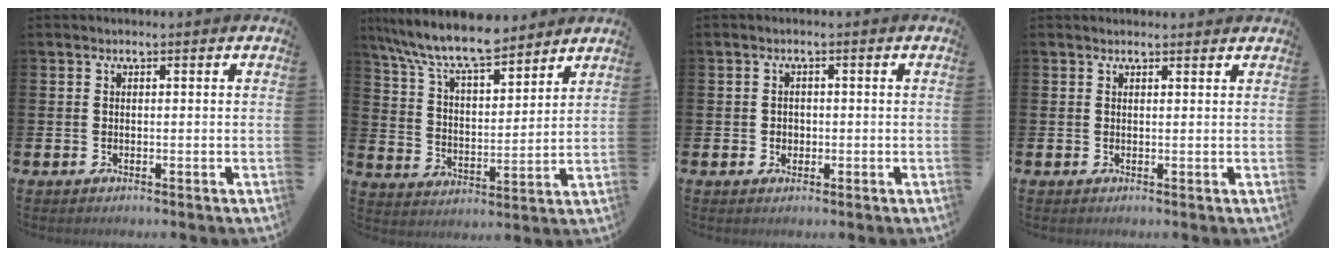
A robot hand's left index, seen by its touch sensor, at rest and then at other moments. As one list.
[{"total": 9.8, "force": [8.8, 2.0, 3.7], "torque": [-0.104, -0.049, 0.157]}, {"total": 1.4, "force": [-0.1, 1.3, 0.5], "torque": [0.003, 0.004, -0.007]}, {"total": 0.9, "force": [0.8, 0.1, 0.1], "torque": [0.007, -0.002, 0.014]}]